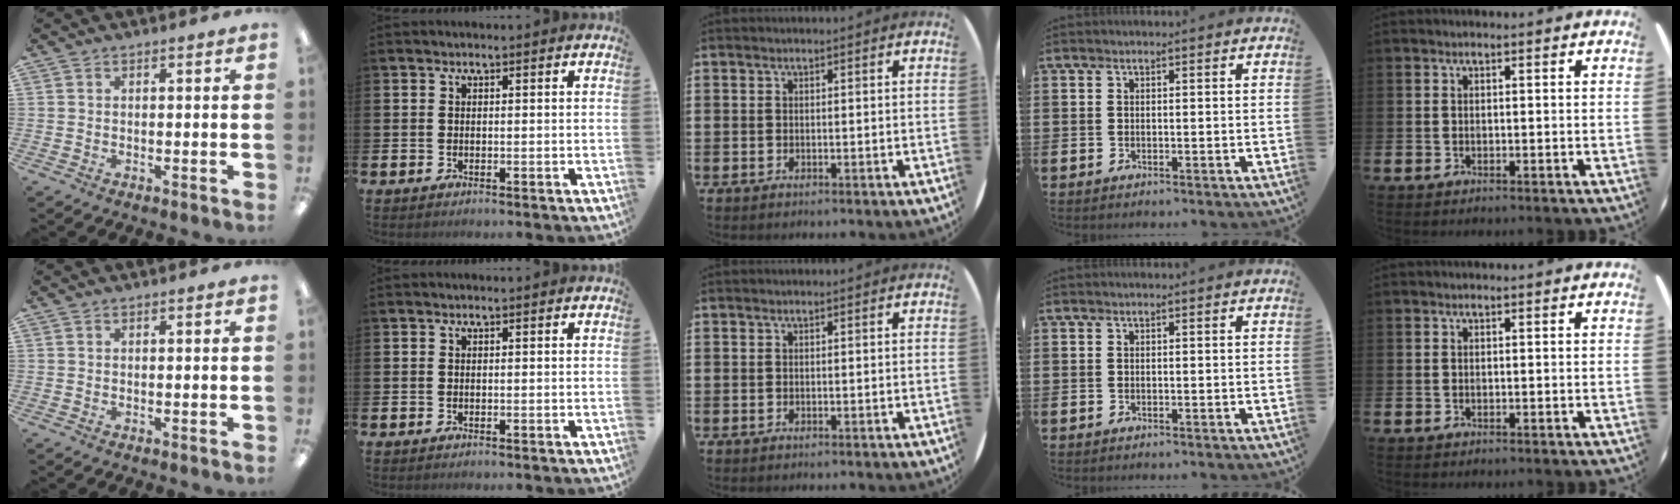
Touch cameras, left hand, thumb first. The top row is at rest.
{}